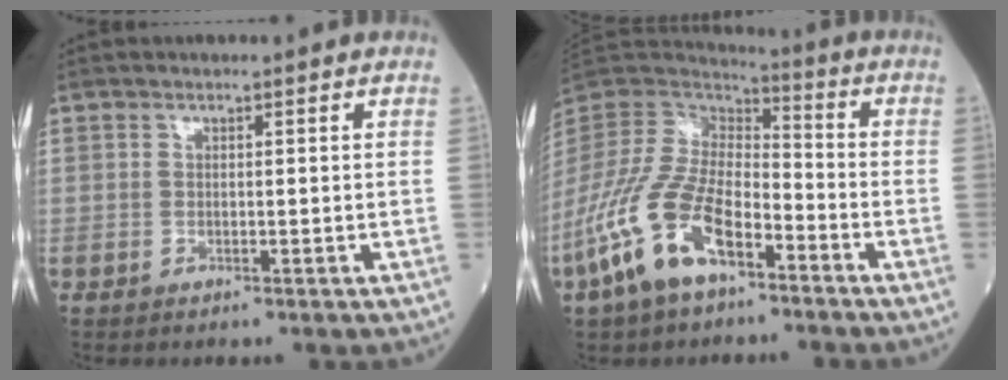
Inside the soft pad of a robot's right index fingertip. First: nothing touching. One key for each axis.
{"total": 15.4, "fx": -8.2, "fy": 6.5, "fz": 11.4, "tx": -0.245, "ty": -0.007, "tz": -0.159}